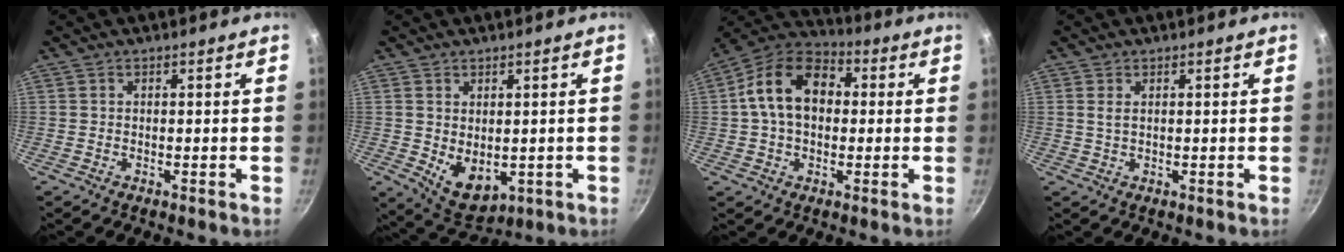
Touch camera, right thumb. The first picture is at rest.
{"total": 7.2, "force": [0.1, 4.9, 5.3], "torque": [-0.068, -0.019, 0.022]}
{"total": 14.1, "force": [1.5, 9.9, 9.9], "torque": [-0.138, 0.031, 0.004]}
{"total": 1.4, "force": [0.5, 0.7, 1.2], "torque": [-0.023, -0.001, 0.010]}